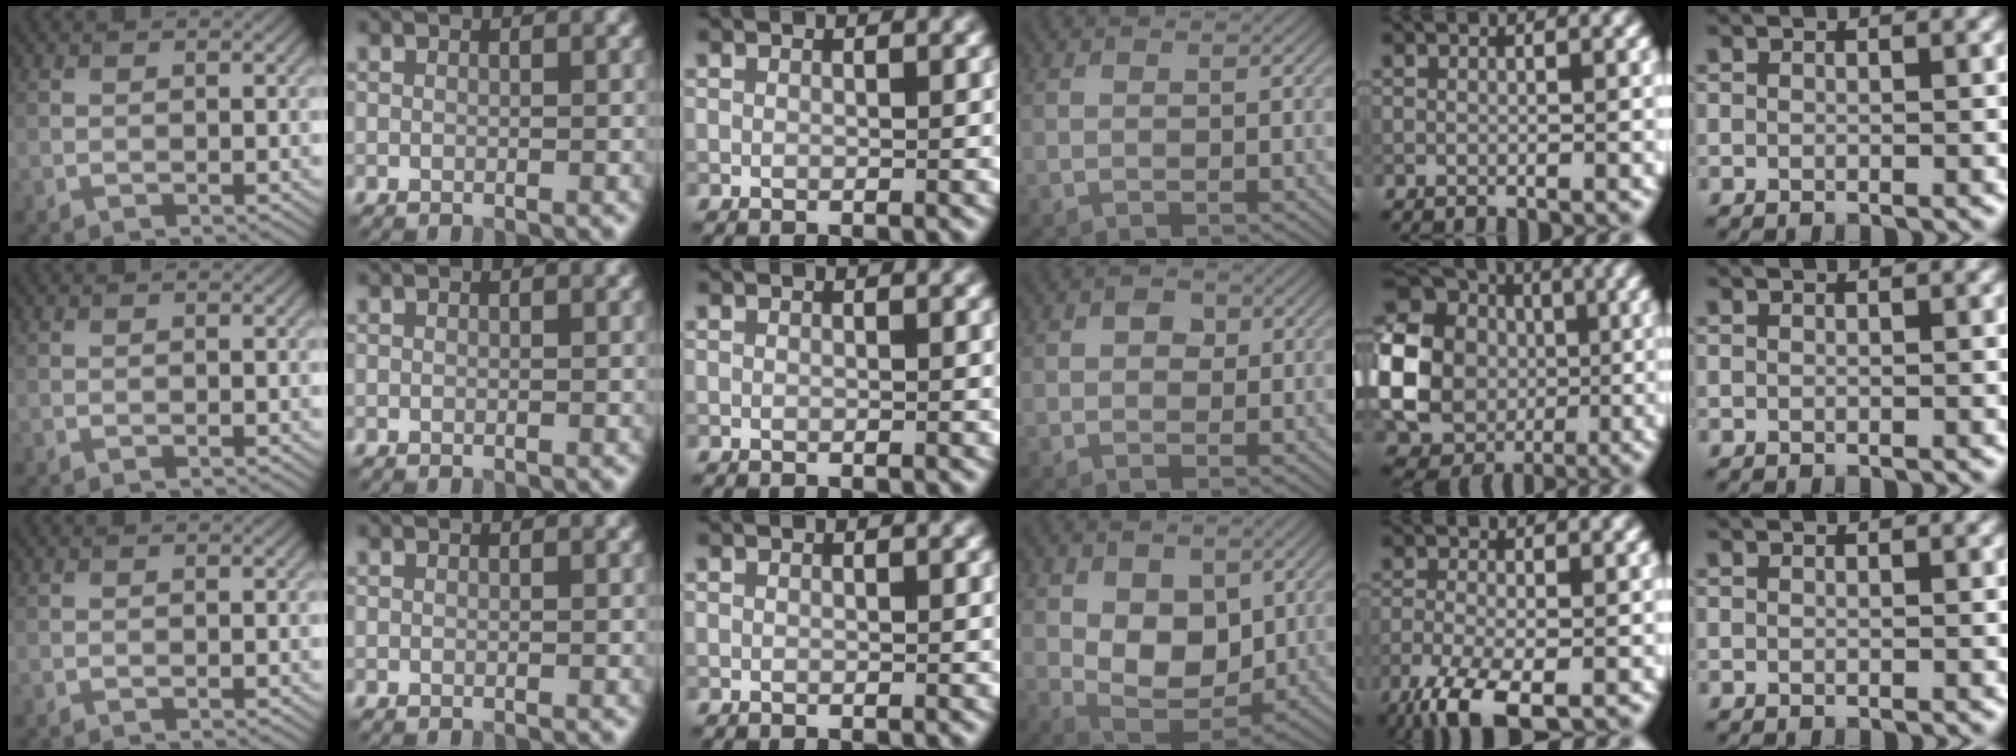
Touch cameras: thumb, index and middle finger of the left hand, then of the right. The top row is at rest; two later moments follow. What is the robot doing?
{"motion": "lift_and_place", "object": "coin"}